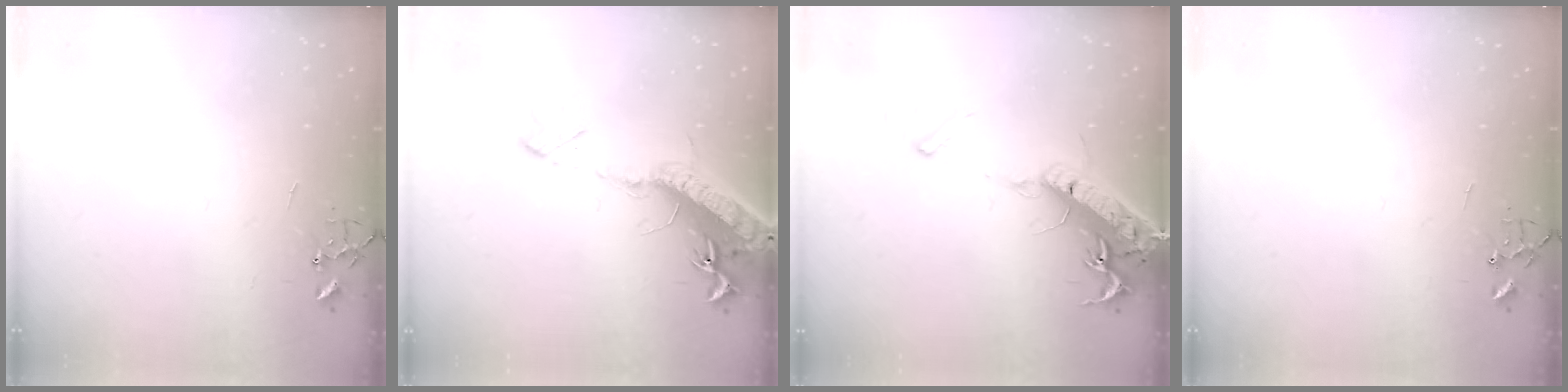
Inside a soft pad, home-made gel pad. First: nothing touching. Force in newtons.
{"total": 20.9, "press": 20.3, "slide": 4.9}
{"total": 18.9, "press": 18.5, "slide": 3.9}
{"total": 0.0}